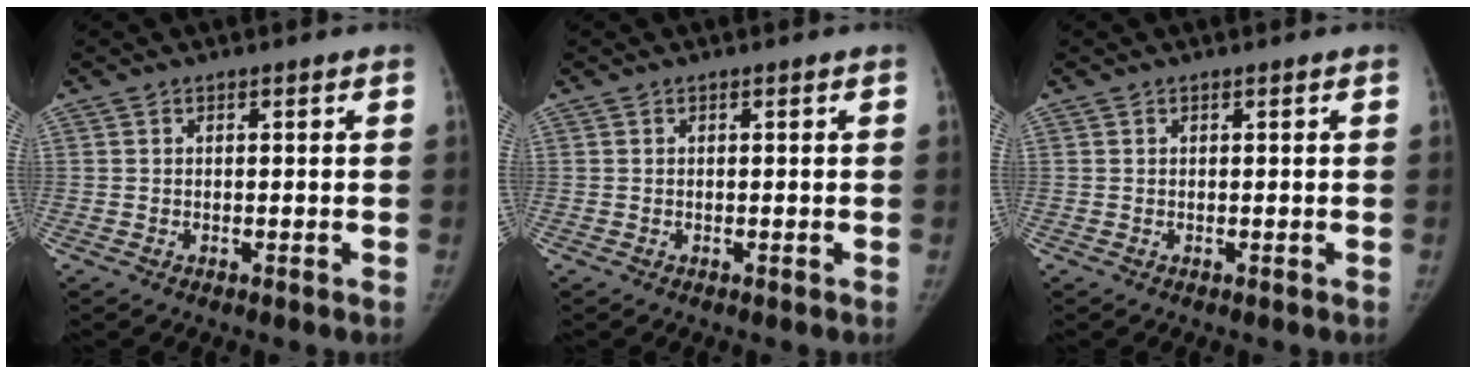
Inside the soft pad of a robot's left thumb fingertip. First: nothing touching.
{"total": 0.0}
{"total": 0.0}